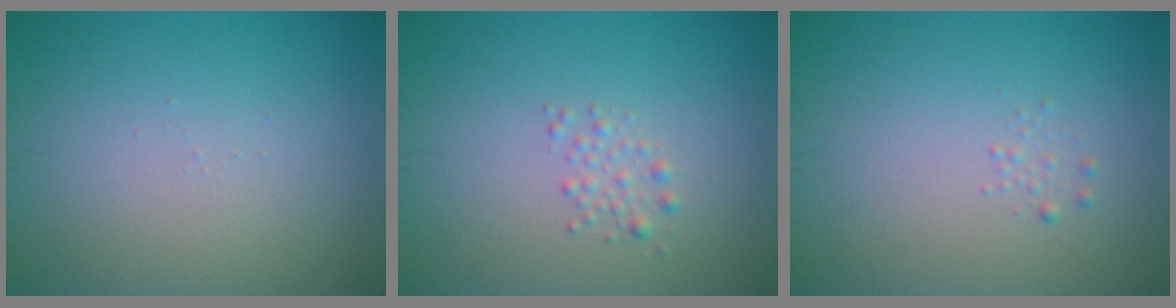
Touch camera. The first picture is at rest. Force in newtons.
{"total": 1.2, "press": 1.2, "slide": 0.0}
{"total": 0.6, "press": 0.6, "slide": 0.0}